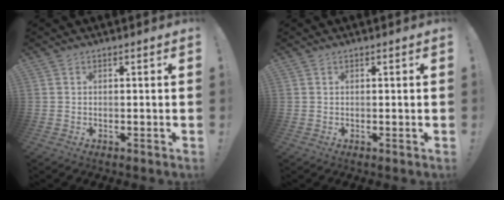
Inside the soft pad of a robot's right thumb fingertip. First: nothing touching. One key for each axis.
{"total": 0.0}